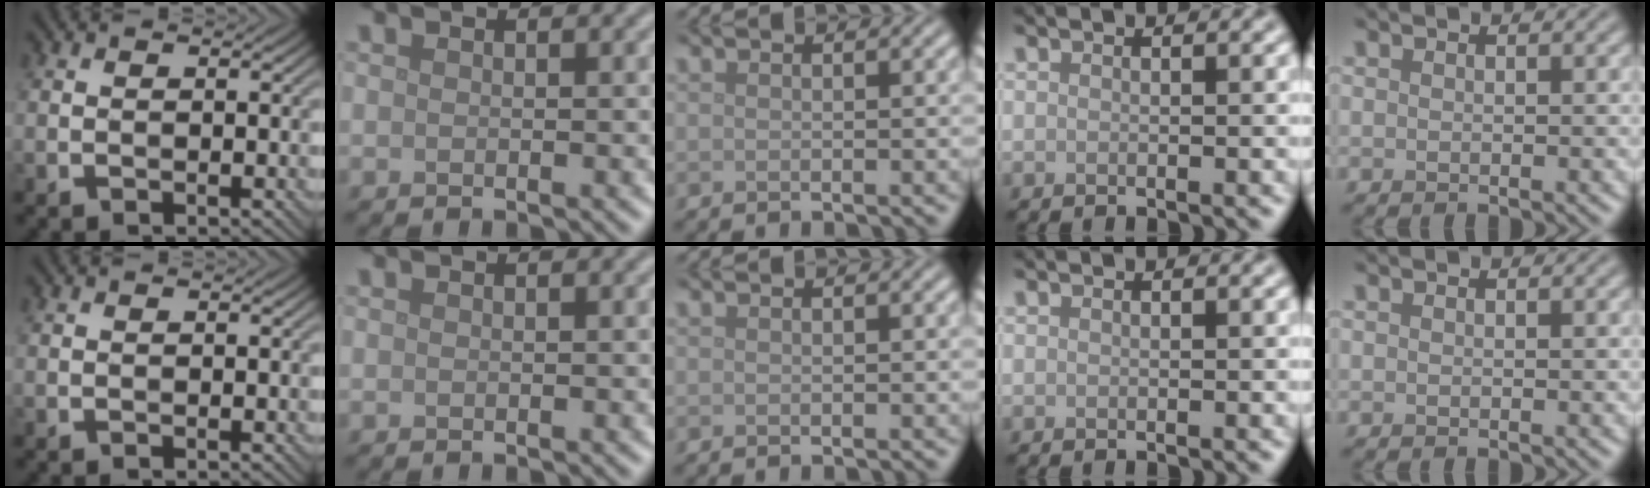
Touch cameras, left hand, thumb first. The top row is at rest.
{}